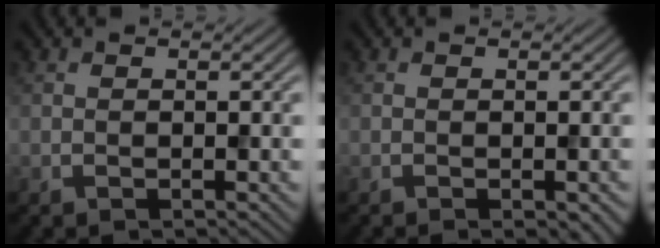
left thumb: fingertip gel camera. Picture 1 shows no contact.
{"total": 2.1, "force": [-1.2, 0.5, 1.7], "torque": [-0.019, 0.002, -0.014]}